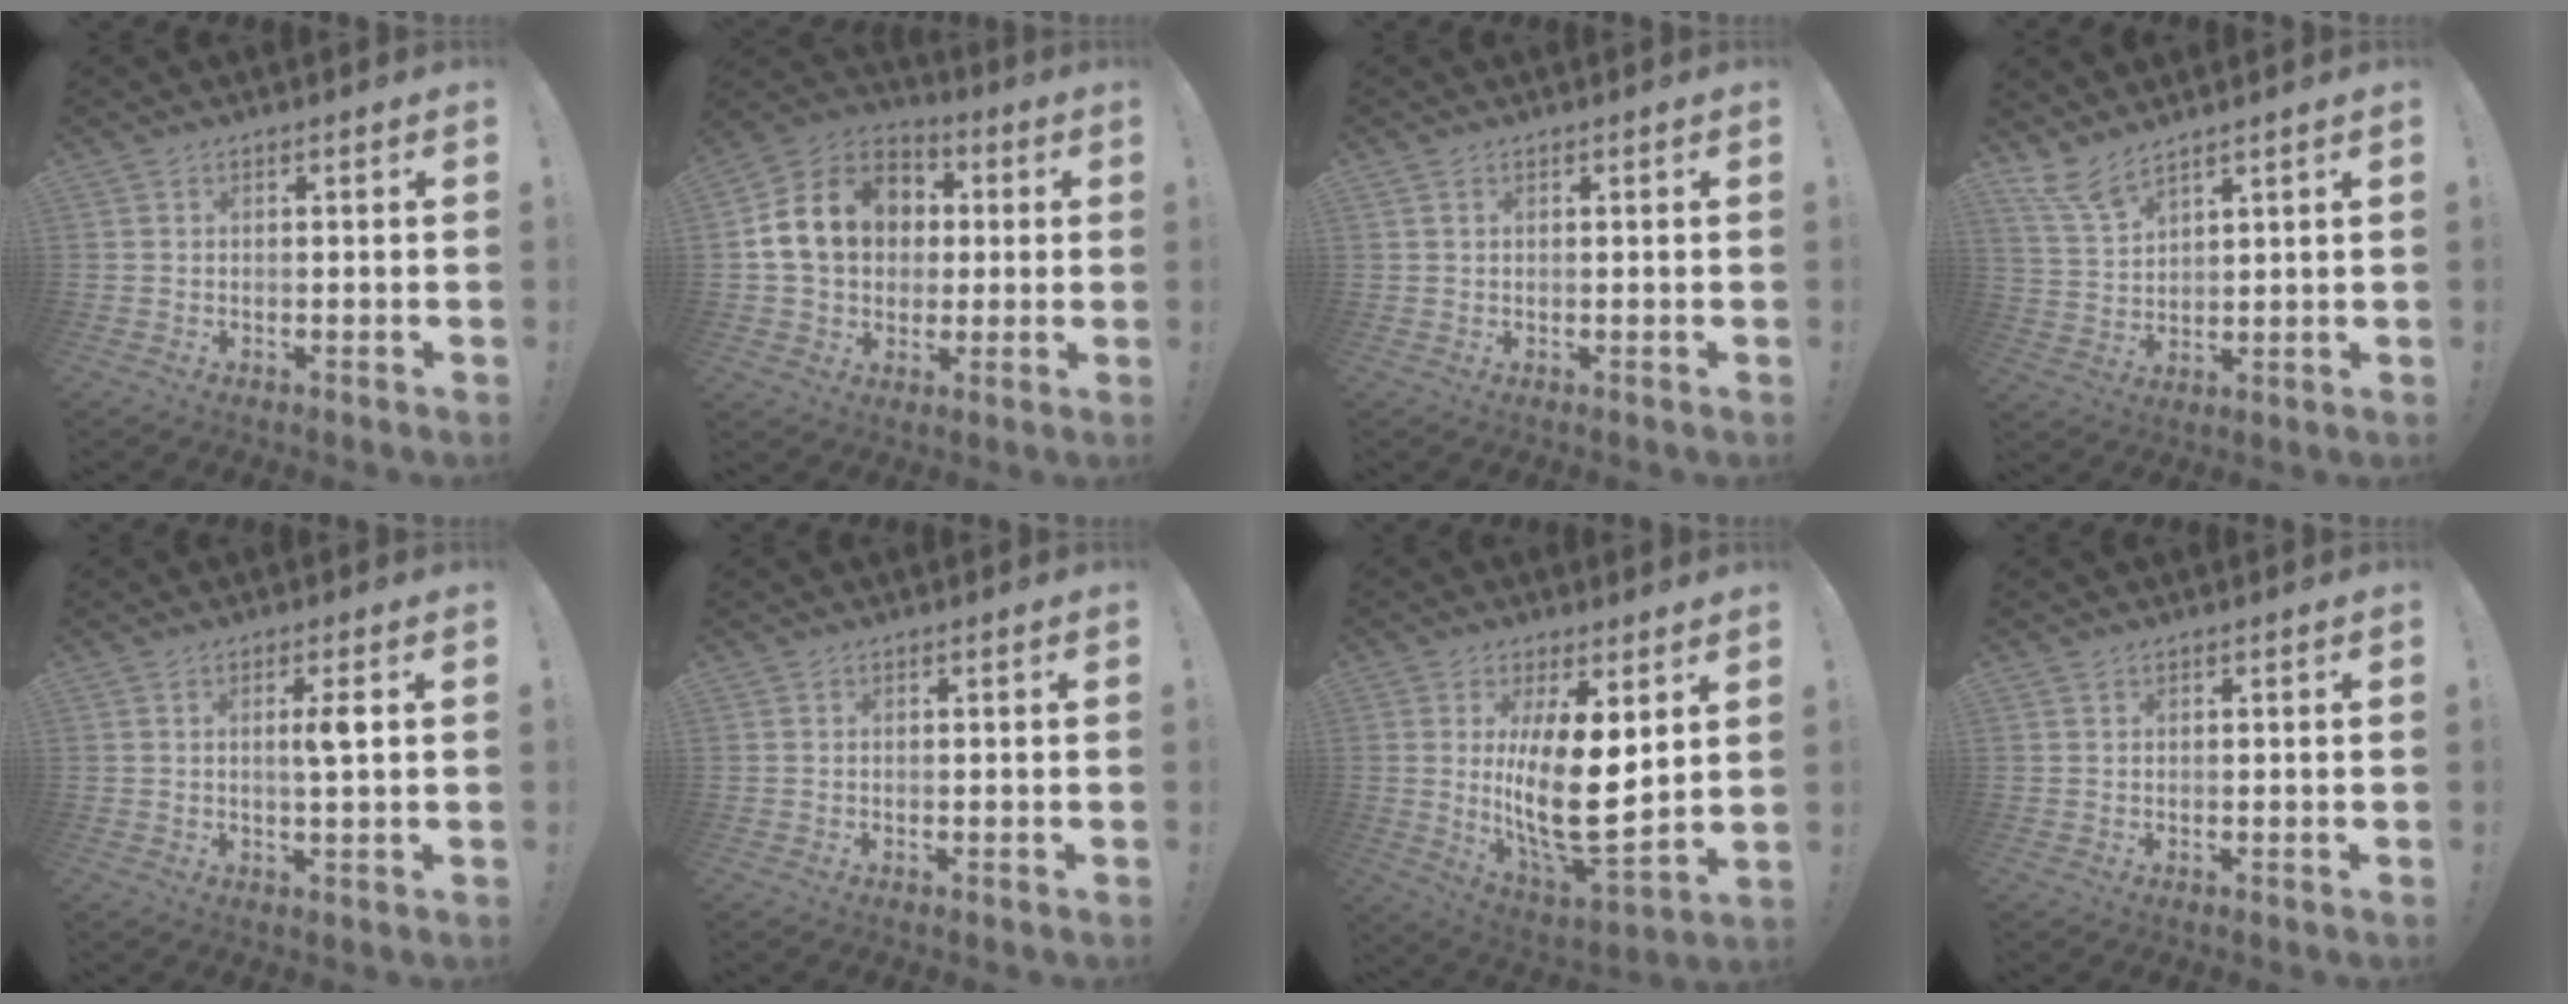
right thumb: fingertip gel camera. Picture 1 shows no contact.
{"total": 16.9, "force": [3.1, 13.5, 9.6], "torque": [-0.142, 0.001, 0.065]}
{"total": 0.9, "force": [0.6, 0.4, 0.6], "torque": [-0.006, -0.002, 0.009]}
{"total": 7.6, "force": [6.4, 1.7, 3.7], "torque": [-0.084, -0.033, 0.123]}
{"total": 4.3, "force": [0.8, 0.1, 4.2], "torque": [-0.068, -0.006, 0.005]}
{"total": 0.0}
{"total": 17.0, "force": [3.4, 6.3, 15.5], "torque": [-0.281, -0.048, 0.061]}
{"total": 0.5, "force": [0.4, 0.3, 0.1], "torque": [0.003, -0.002, 0.007]}